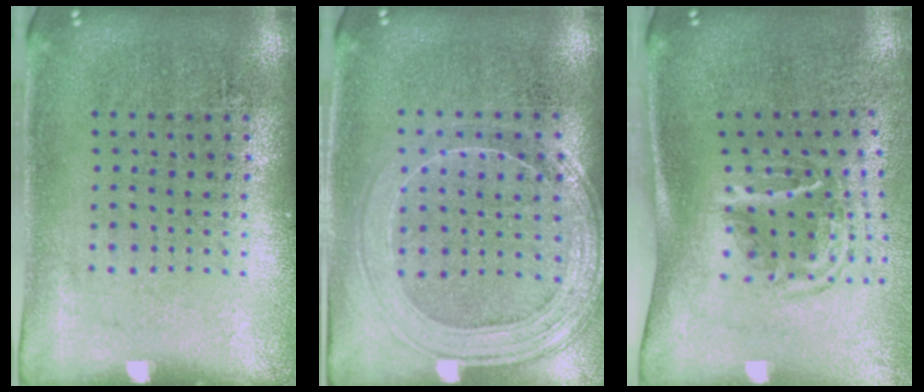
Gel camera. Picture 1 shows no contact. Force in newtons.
{"total": 1.6, "press": 1.5, "slide": 0.4}
{"total": 1.8, "press": 1.1, "slide": 1.5}